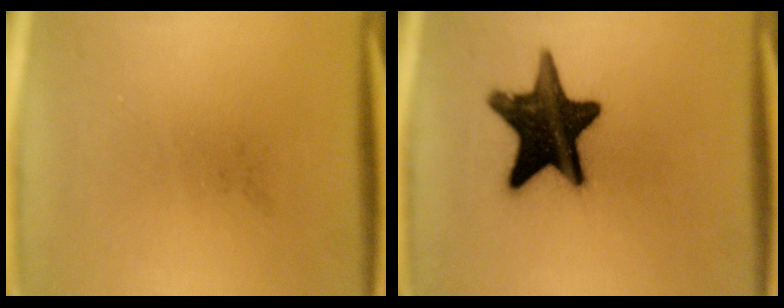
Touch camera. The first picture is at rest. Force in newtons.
{"total": 16.8}